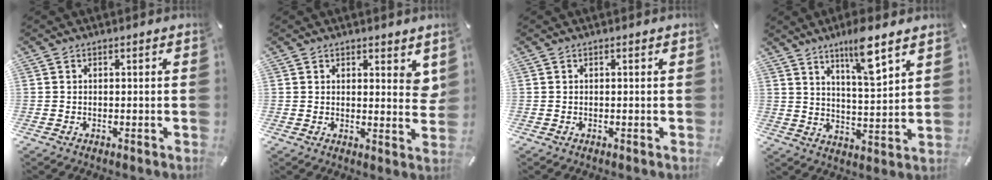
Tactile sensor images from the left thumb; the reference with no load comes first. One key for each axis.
{"total": 4.3, "fx": 2.8, "fy": 2.4, "fz": 2.2, "tx": -0.008, "ty": -0.019, "tz": 0.045}
{"total": 0.0}
{"total": 9.9, "fx": 7.3, "fy": 1.5, "fz": 6.6, "tx": -0.107, "ty": -0.045, "tz": 0.121}